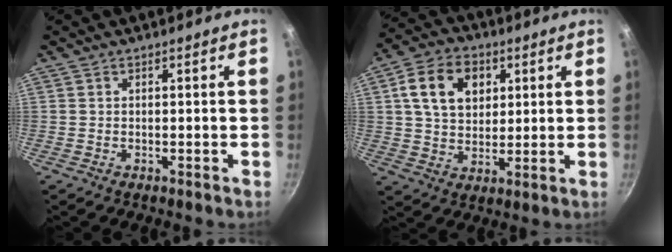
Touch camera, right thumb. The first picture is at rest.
{"total": 12.1, "force": [3.7, 8.8, 7.5], "torque": [-0.110, 0.003, 0.056]}